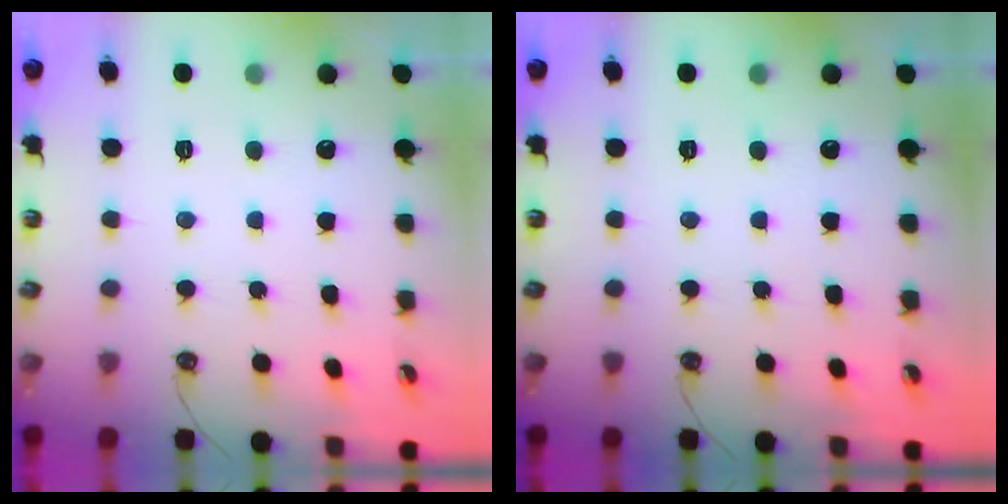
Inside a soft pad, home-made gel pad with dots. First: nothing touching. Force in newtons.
{"total": 0.0}